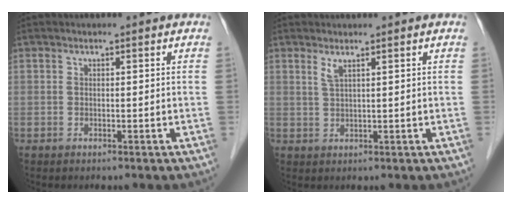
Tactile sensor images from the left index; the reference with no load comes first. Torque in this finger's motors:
{"motor_torque": [0.28, -0.21, 0.12, 0.04]}